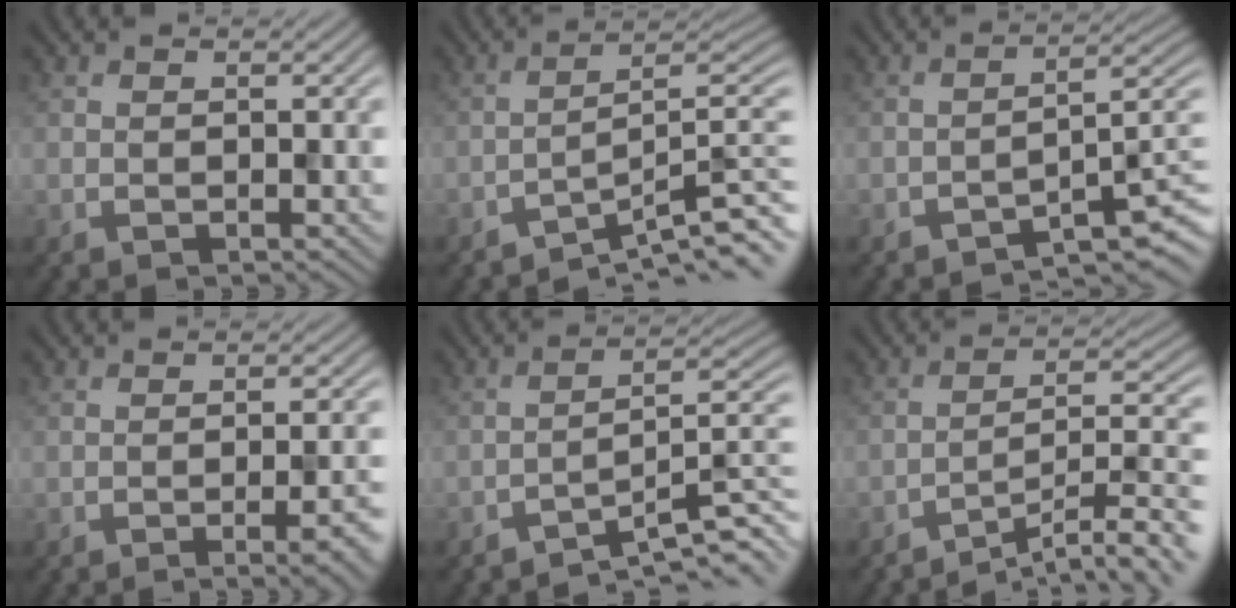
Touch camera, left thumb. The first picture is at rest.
{"total": 8.6, "force": [-6.1, 1.2, 6.0], "torque": [-0.076, 0.006, -0.090]}
{"total": 6.7, "force": [-5.3, 0.8, 4.0], "torque": [-0.052, 0.016, -0.077]}
{"total": 6.8, "force": [-3.0, 1.9, 5.8], "torque": [-0.066, 0.002, -0.031]}
{"total": 7.6, "force": [-5.7, 1.1, 5.0], "torque": [-0.068, 0.009, -0.084]}
{"total": 11.7, "force": [-9.0, 2.0, 7.2], "torque": [-0.104, 0.012, -0.132]}